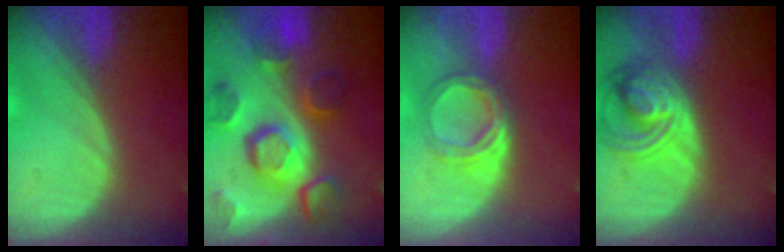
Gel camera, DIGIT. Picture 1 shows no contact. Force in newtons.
{"total": 12.1, "press": 10.5, "slide": 5.9}
{"total": 5.6, "press": 5.0, "slide": 2.5}
{"total": 7.8, "press": 6.9, "slide": 3.8}